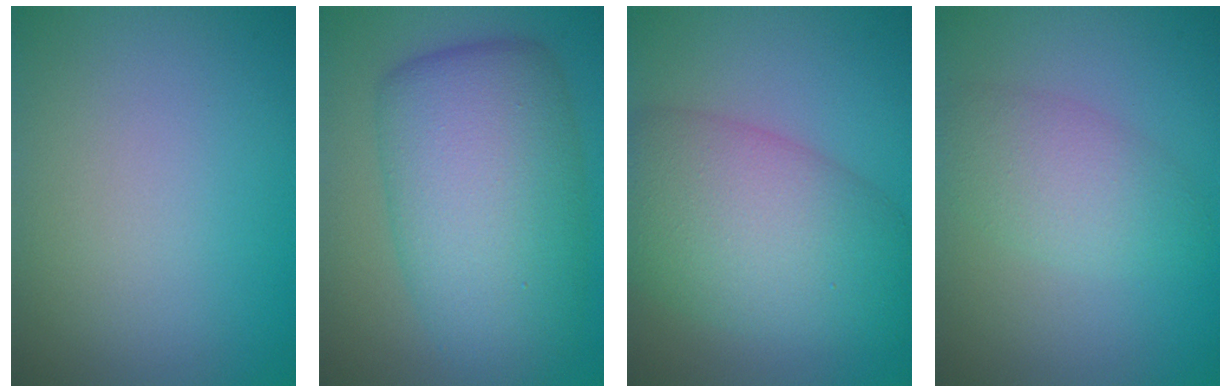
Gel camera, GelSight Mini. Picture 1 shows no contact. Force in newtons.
{"total": 10.8, "press": 10.8, "slide": 0.1}
{"total": 9.5, "press": 9.5, "slide": 0.2}
{"total": 3.8, "press": 3.8, "slide": 0.1}